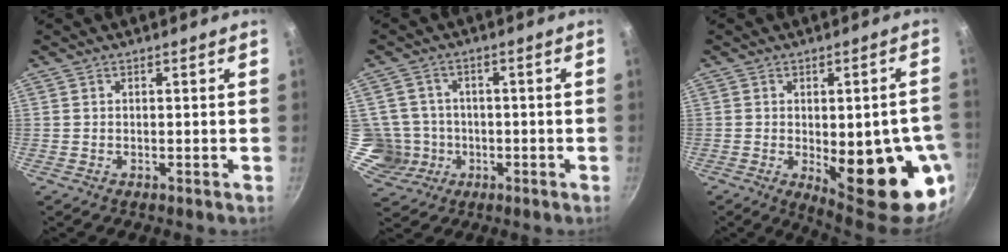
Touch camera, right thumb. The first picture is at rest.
{"total": 7.1, "force": [-1.4, 6.9, 1.3], "torque": [0.003, 0.016, -0.021]}
{"total": 18.0, "force": [-4.1, 6.5, 16.3], "torque": [-0.172, -0.003, -0.037]}